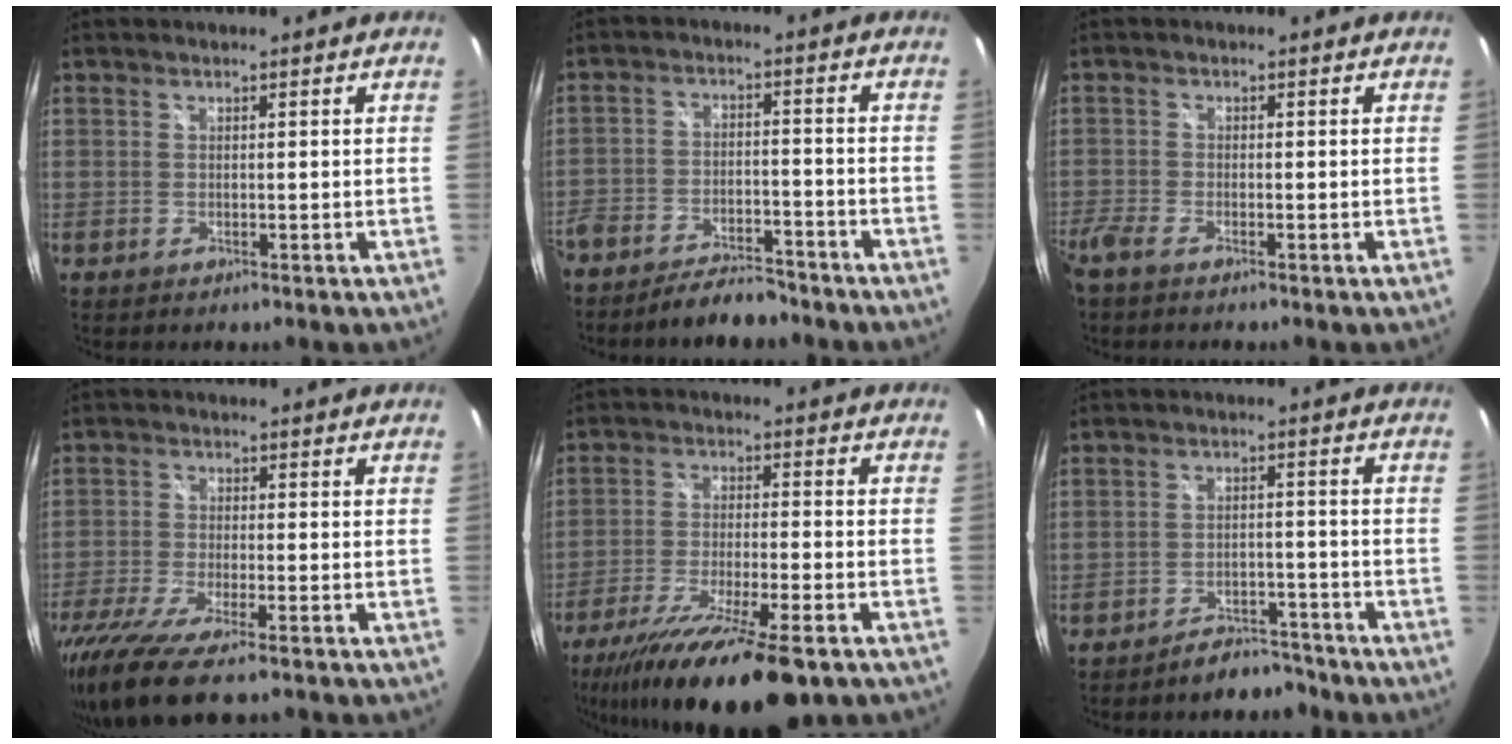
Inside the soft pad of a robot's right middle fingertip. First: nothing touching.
{"total": 10.7, "force": [-9.0, 3.8, 4.2], "torque": [-0.111, -0.001, -0.141]}
{"total": 3.2, "force": [-2.6, 0.6, 1.7], "torque": [-0.050, -0.010, -0.056]}
{"total": 13.0, "force": [-9.6, 2.2, 8.5], "torque": [-0.188, -0.056, -0.175]}
{"total": 19.1, "force": [-13.8, 3.1, 12.8], "torque": [-0.246, -0.054, -0.230]}
{"total": 6.1, "force": [-5.6, 2.2, 1.1], "torque": [-0.029, 0.013, -0.074]}